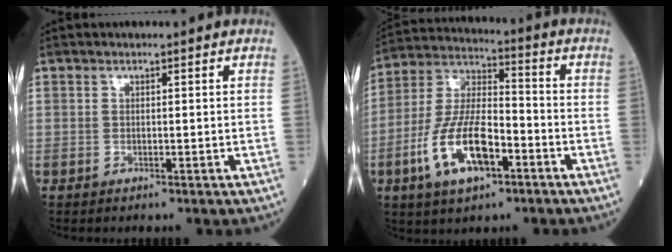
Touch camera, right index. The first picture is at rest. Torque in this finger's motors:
{"motor_torque": [1.08, -0.66, 0.43, 0.21]}